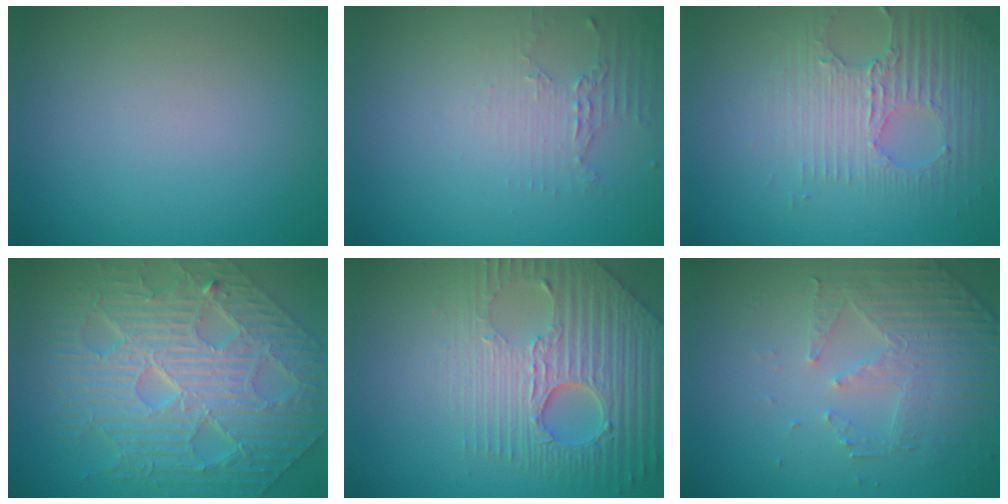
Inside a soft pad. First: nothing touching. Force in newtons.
{"total": 2.2, "press": 1.6, "slide": 1.5}
{"total": 3.5, "press": 3.4, "slide": 1.1}
{"total": 10.8, "press": 7.4, "slide": 7.9}
{"total": 8.9, "press": 6.0, "slide": 6.5}
{"total": 4.8, "press": 3.5, "slide": 3.4}